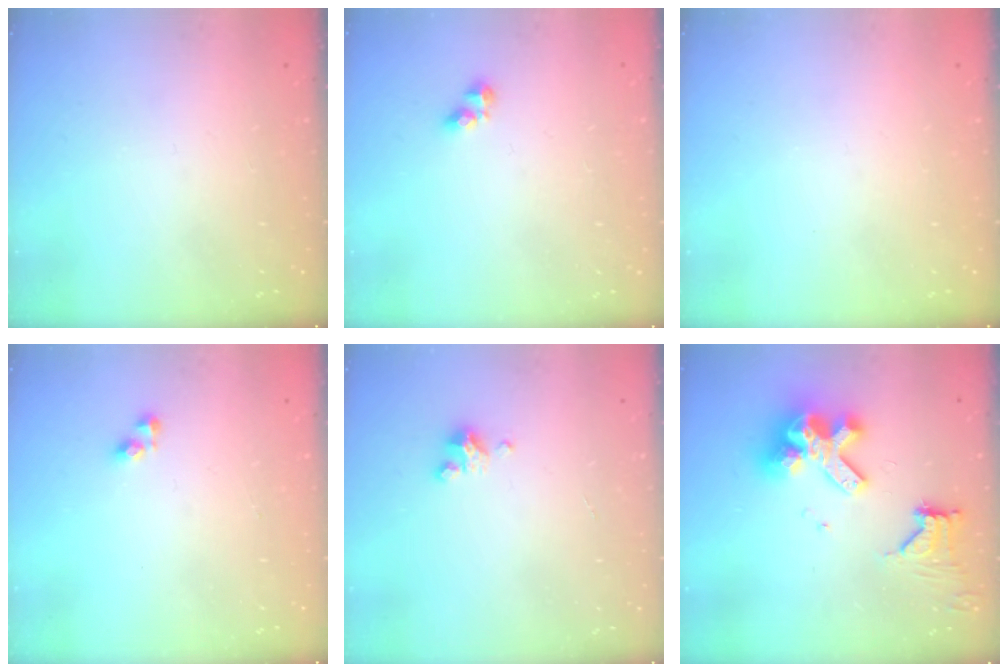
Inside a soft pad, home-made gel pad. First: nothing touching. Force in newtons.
{"total": 3.8, "press": 3.8, "slide": 0.5}
{"total": 0.0}
{"total": 3.8, "press": 3.7, "slide": 0.4}
{"total": 3.0, "press": 3.0, "slide": 0.2}
{"total": 14.9, "press": 14.8, "slide": 1.9}